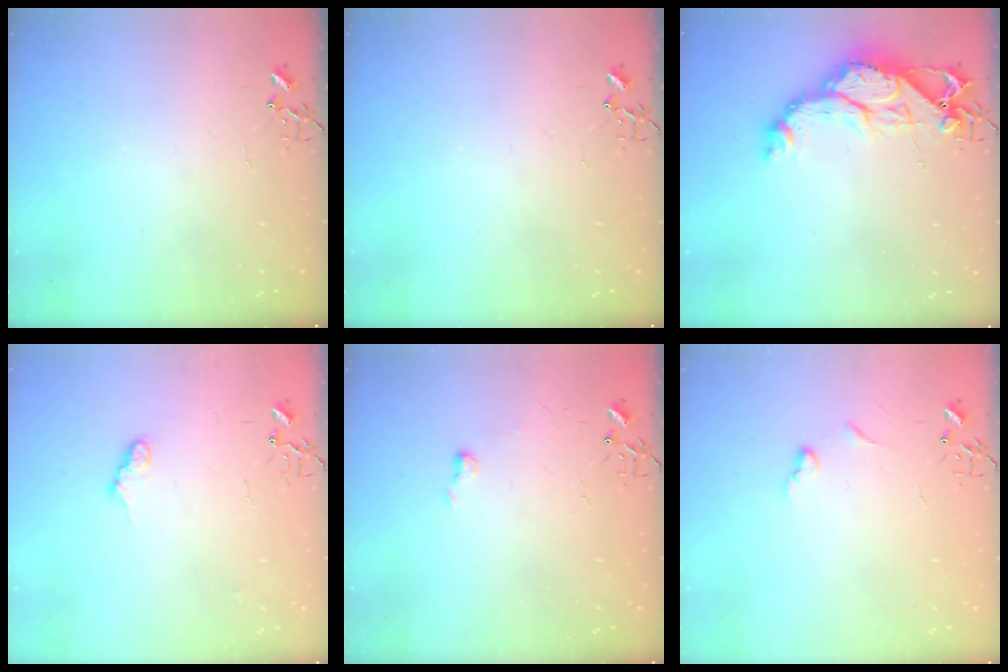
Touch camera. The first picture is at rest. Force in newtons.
{"total": 0.0}
{"total": 14.0, "press": 13.9, "slide": 1.3}
{"total": 9.0, "press": 8.9, "slide": 0.9}
{"total": 4.7, "press": 4.7, "slide": 0.6}
{"total": 5.7, "press": 5.6, "slide": 0.8}